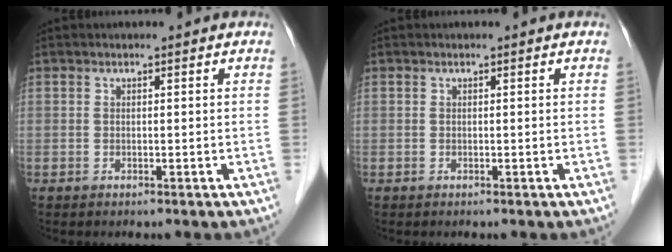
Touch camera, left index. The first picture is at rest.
{"total": 0.0}